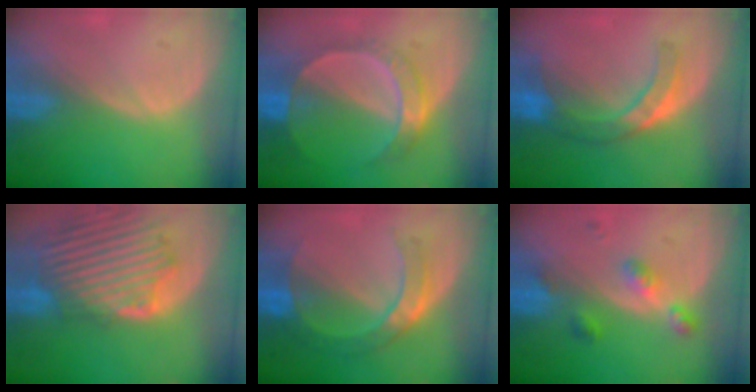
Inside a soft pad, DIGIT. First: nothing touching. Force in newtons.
{"total": 7.3, "press": 6.4, "slide": 3.4}
{"total": 7.3, "press": 6.8, "slide": 2.7}
{"total": 13.1, "press": 11.5, "slide": 6.4}
{"total": 7.2, "press": 6.7, "slide": 2.7}
{"total": 4.7, "press": 4.2, "slide": 2.0}